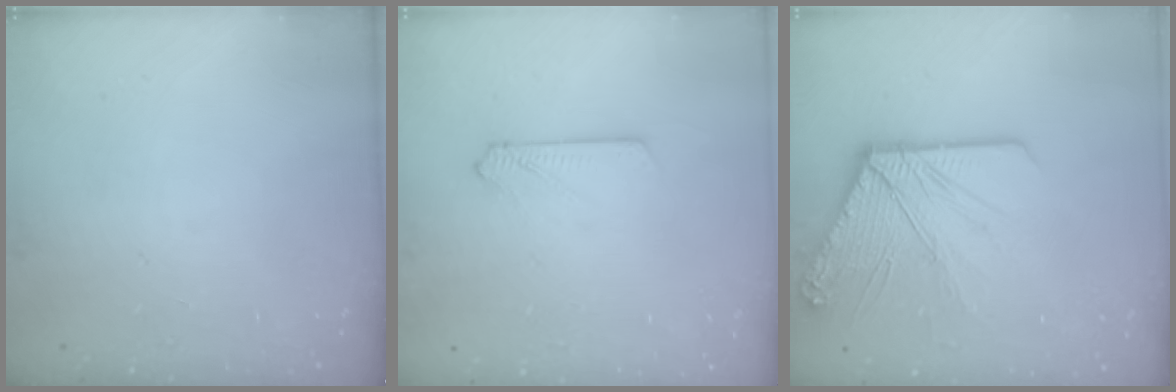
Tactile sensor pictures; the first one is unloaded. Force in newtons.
{"total": 3.0, "press": 3.0, "slide": 0.4}
{"total": 14.4, "press": 14.3, "slide": 2.1}